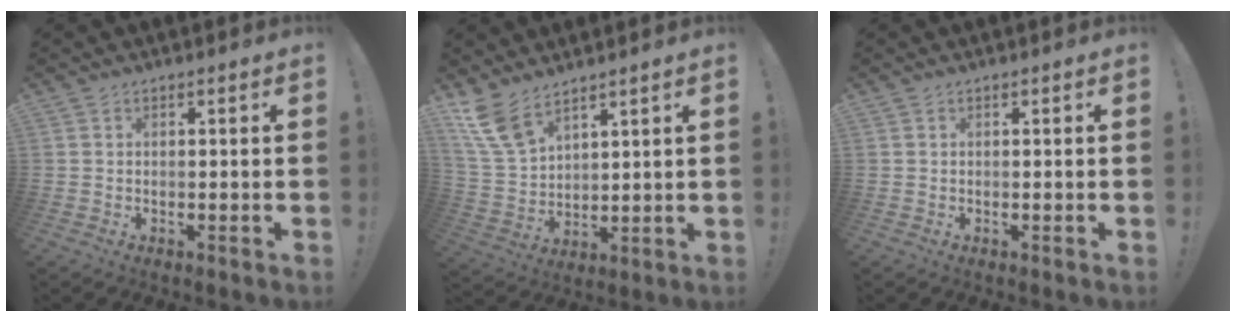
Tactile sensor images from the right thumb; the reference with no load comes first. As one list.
[{"total": 11.0, "force": [8.2, 5.1, 5.4], "torque": [-0.118, -0.044, 0.163]}, {"total": 0.0}]